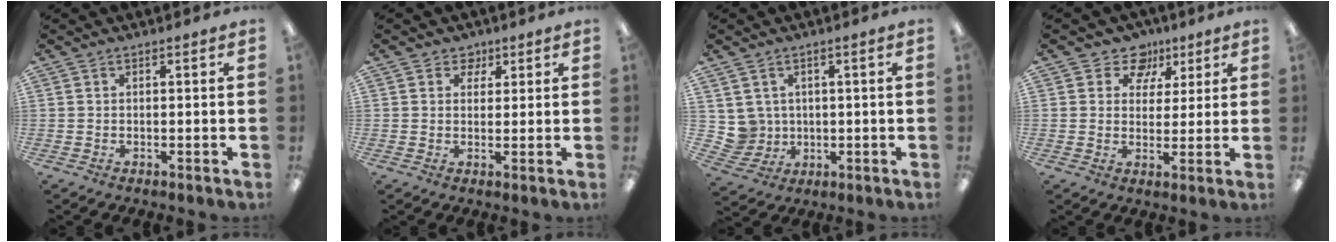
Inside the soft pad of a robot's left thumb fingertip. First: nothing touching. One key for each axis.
{"total": 3.4, "fx": 1.9, "fy": 2.8, "fz": 0.8, "tx": 0.000, "ty": -0.006, "tz": 0.030}
{"total": 5.2, "fx": 2.1, "fy": 4.8, "fz": 0.1, "tx": -0.024, "ty": -0.006, "tz": 0.044}
{"total": 8.4, "fx": 4.8, "fy": 6.5, "fz": 2.5, "tx": -0.038, "ty": -0.022, "tz": 0.085}